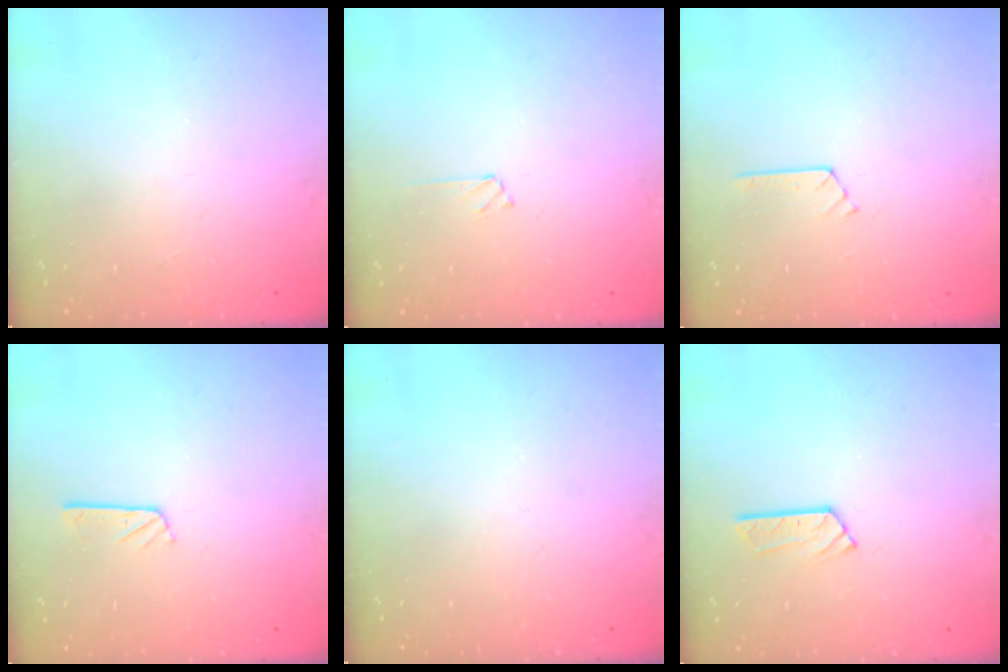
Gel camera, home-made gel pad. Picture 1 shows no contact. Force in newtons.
{"total": 1.8, "press": 1.8, "slide": 0.3}
{"total": 2.5, "press": 2.5, "slide": 0.3}
{"total": 3.0, "press": 3.0, "slide": 0.3}
{"total": 0.0}
{"total": 3.2, "press": 3.2, "slide": 0.4}